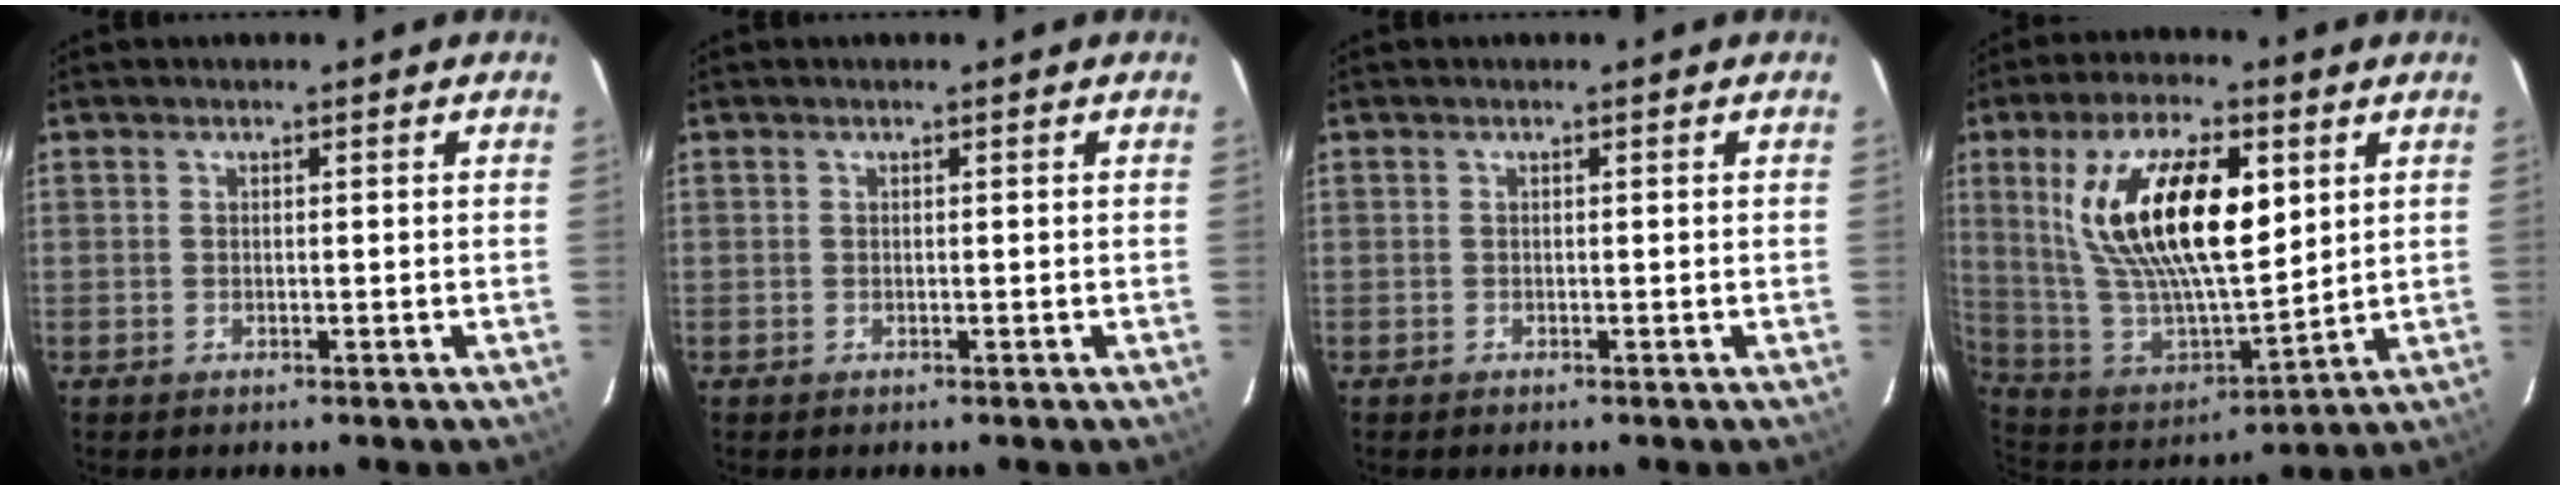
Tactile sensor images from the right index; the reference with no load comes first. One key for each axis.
{"total": 0.0}
{"total": 0.0}
{"total": 22.7, "fx": 7.4, "fy": 9.0, "fz": 19.4, "tx": -0.364, "ty": 0.007, "tz": 0.149}